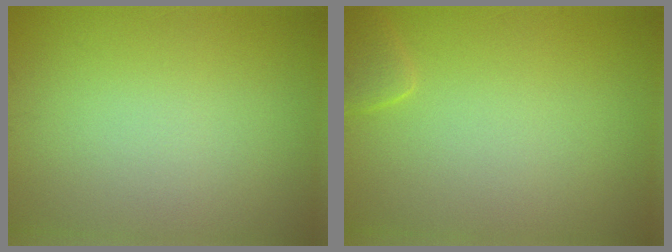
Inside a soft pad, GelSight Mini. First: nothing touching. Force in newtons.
{"total": 1.3, "press": 1.3, "slide": 0.1}